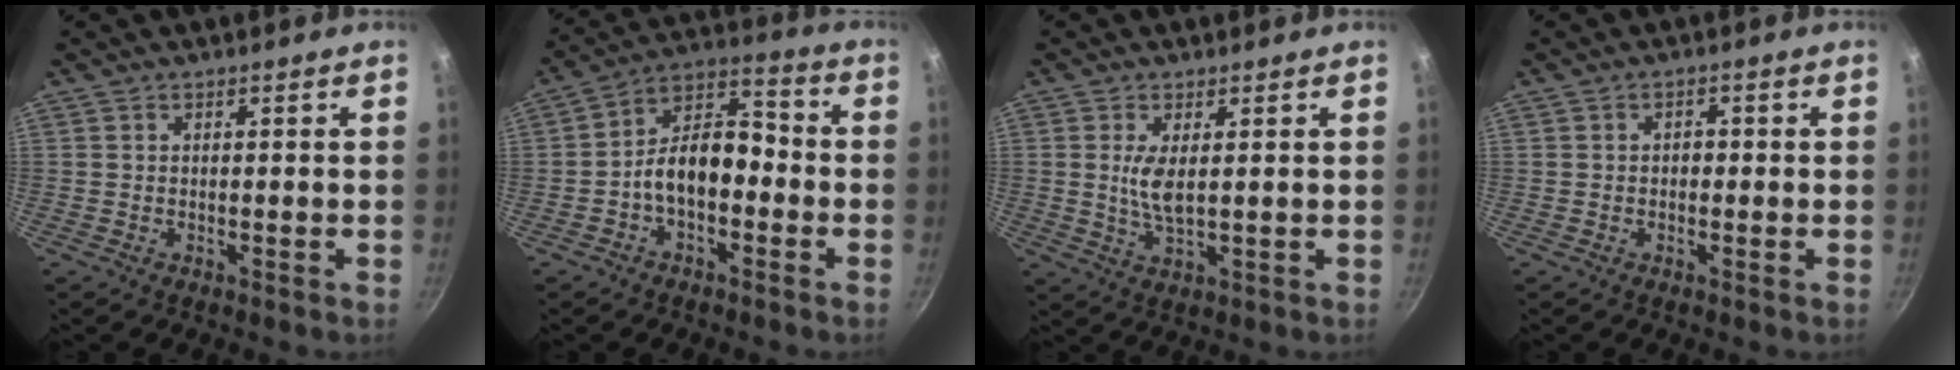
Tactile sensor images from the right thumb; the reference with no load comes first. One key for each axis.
{"total": 11.0, "fx": -2.8, "fy": 6.7, "fz": 8.3, "tx": -0.109, "ty": 0.057, "tz": -0.059}
{"total": 4.9, "fx": 0.9, "fy": 1.8, "fz": 4.4, "tx": -0.087, "ty": -0.010, "tz": 0.021}
{"total": 1.7, "fx": -0.1, "fy": 1.3, "fz": 1.1, "tx": -0.012, "ty": 0.006, "tz": -0.004}